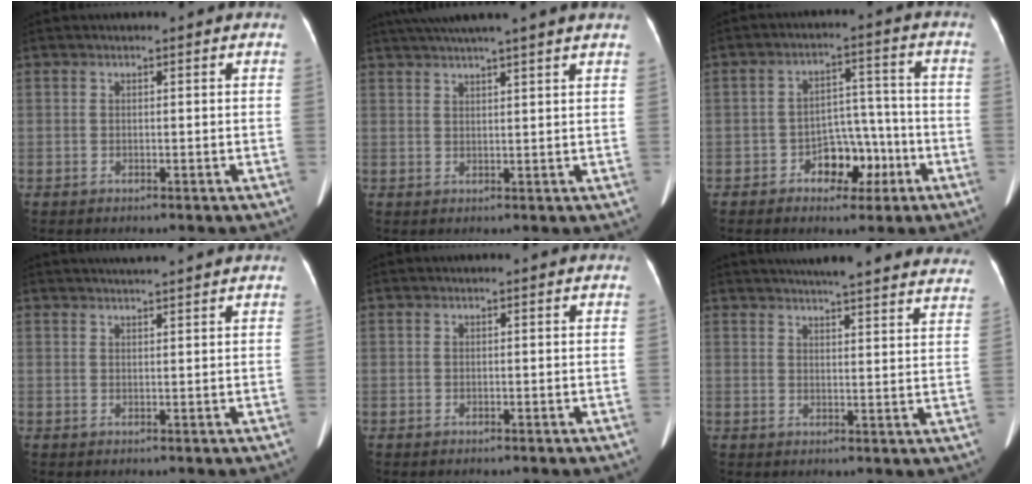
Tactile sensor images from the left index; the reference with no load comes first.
{"total": 9.9, "force": [8.4, -1.4, 5.2], "torque": [-0.083, 0.030, 0.110]}
{"total": 6.9, "force": [-3.3, 4.3, 4.3], "torque": [-0.065, 0.026, -0.048]}
{"total": 5.0, "force": [4.6, -0.5, 1.9], "torque": [-0.024, 0.026, 0.059]}
{"total": 0.0}
{"total": 26.1, "force": [23.9, 3.0, 9.9], "torque": [-0.144, -0.039, 0.278]}